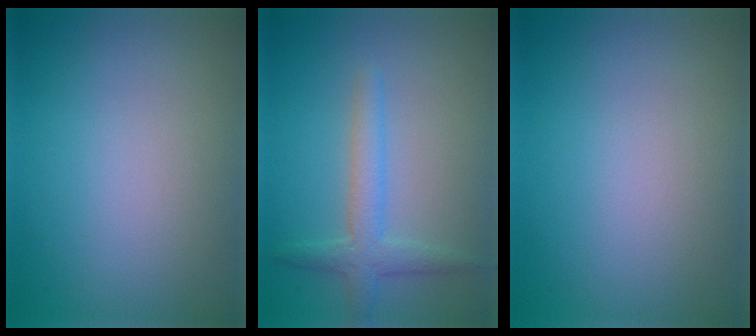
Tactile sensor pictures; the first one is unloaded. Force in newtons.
{"total": 2.8, "press": 2.8, "slide": 0.2}
{"total": 0.0}